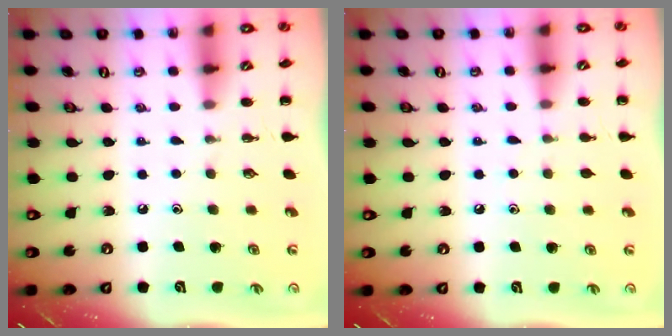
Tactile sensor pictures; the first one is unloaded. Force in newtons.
{"total": 3.4, "press": 3.1, "slide": 1.2}